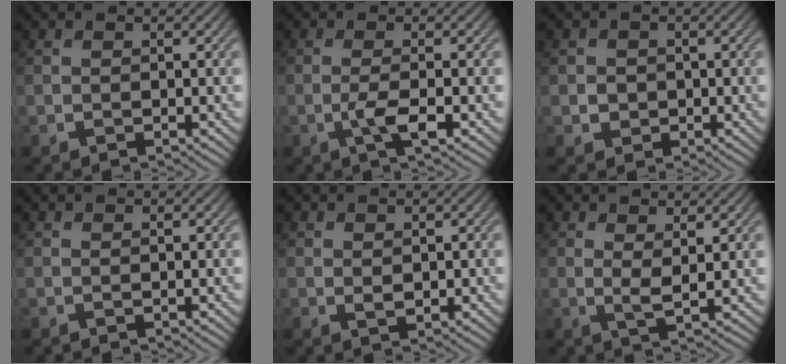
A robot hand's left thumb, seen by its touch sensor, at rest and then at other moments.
{"total": 3.1, "force": [-1.0, 0.4, 2.9], "torque": [-0.059, 0.006, -0.027]}
{"total": 1.6, "force": [-0.1, 1.6, 0.3], "torque": [-0.003, -0.004, -0.007]}
{"total": 0.0}
{"total": 1.1, "force": [0.4, 0.6, 0.7], "torque": [-0.015, -0.003, 0.011]}
{"total": 2.5, "force": [1.4, 0.3, 2.1], "torque": [-0.047, -0.007, 0.023]}